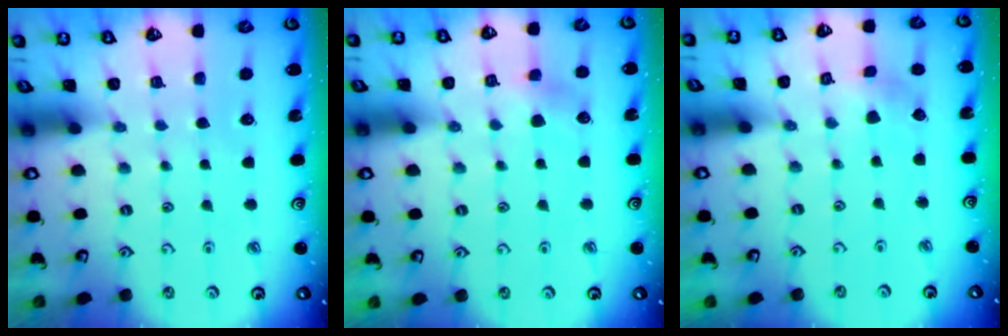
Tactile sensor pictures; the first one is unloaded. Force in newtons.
{"total": 6.7, "press": 6.7, "slide": 0.7}
{"total": 2.1, "press": 2.1, "slide": 0.1}